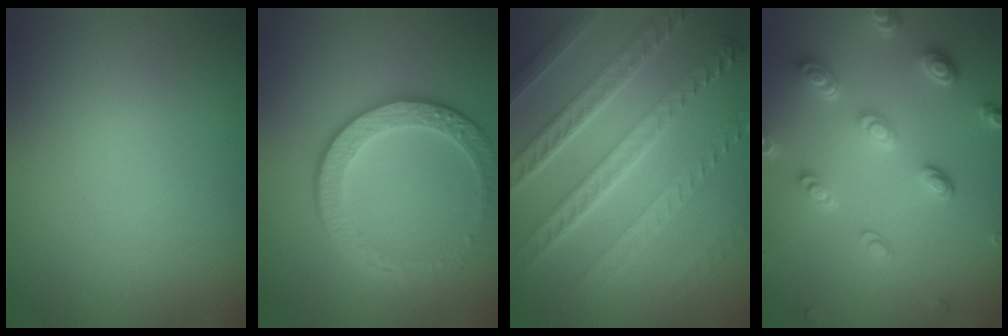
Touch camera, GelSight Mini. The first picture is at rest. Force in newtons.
{"total": 3.9, "press": 3.4, "slide": 1.7}
{"total": 8.8, "press": 6.2, "slide": 6.2}
{"total": 4.6, "press": 3.6, "slide": 2.9}